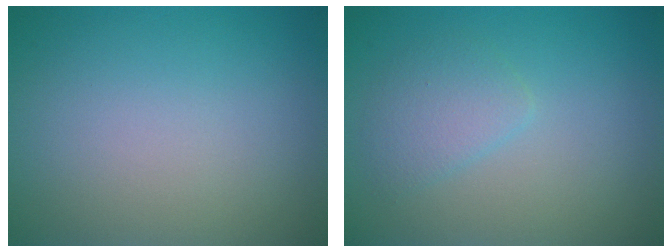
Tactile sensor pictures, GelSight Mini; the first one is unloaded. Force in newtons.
{"total": 2.0, "press": 2.0, "slide": 0.1}